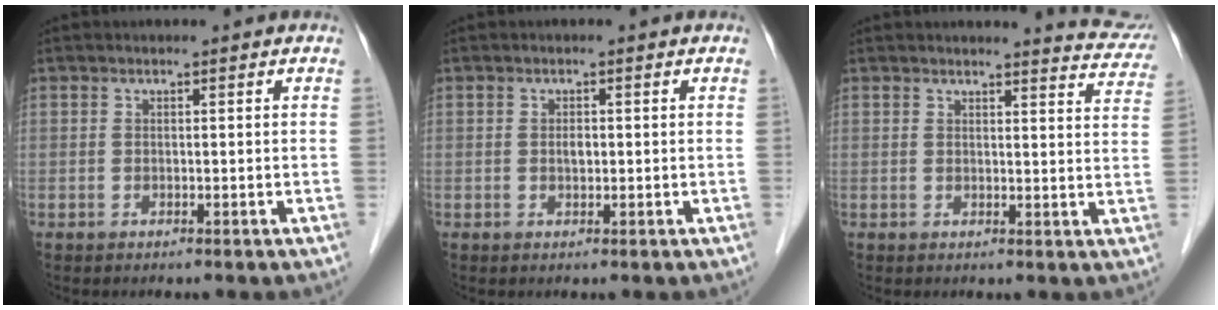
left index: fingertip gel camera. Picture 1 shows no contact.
{"total": 1.1, "force": [0.0, 0.6, 1.0], "torque": [-0.019, 0.001, 0.001]}
{"total": 7.2, "force": [7.2, 0.4, 0.7], "torque": [0.001, -0.036, 0.057]}